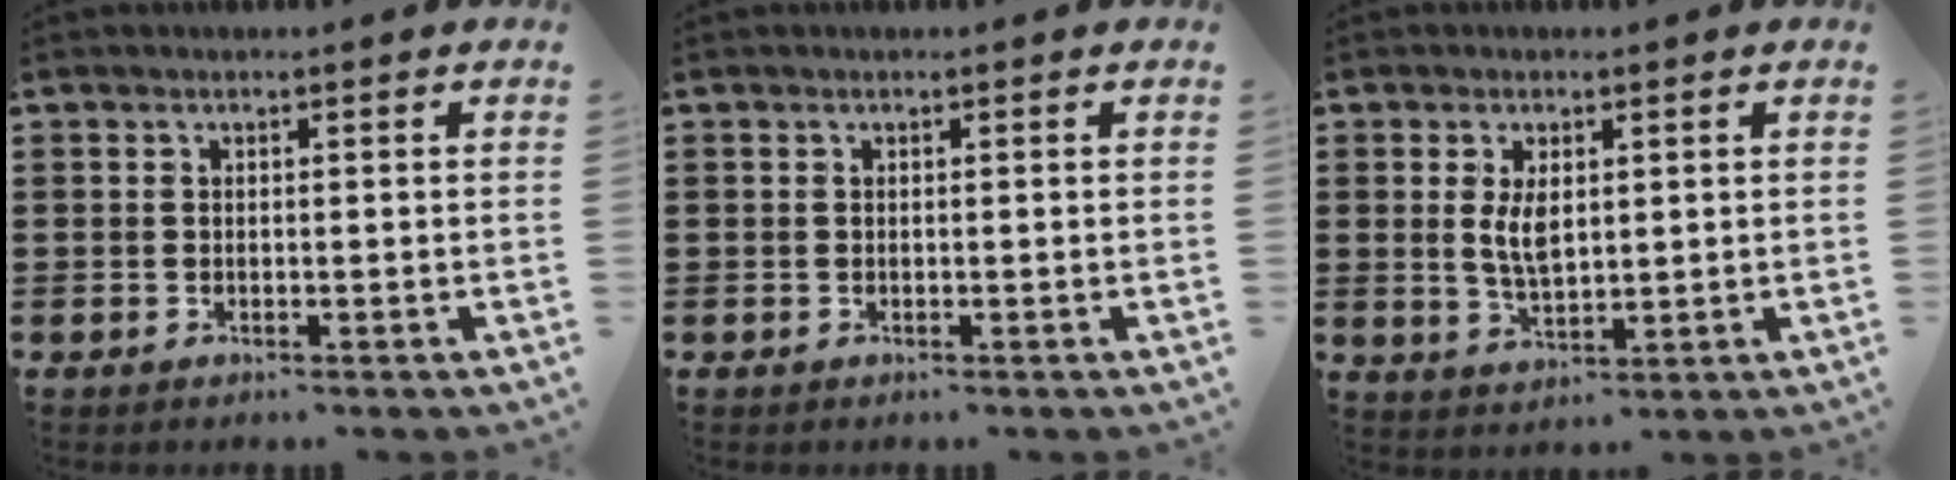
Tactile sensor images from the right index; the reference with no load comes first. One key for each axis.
{"total": 0.0}
{"total": 4.6, "fx": 1.0, "fy": 2.2, "fz": 4.0, "tx": -0.074, "ty": 0.002, "tz": 0.015}